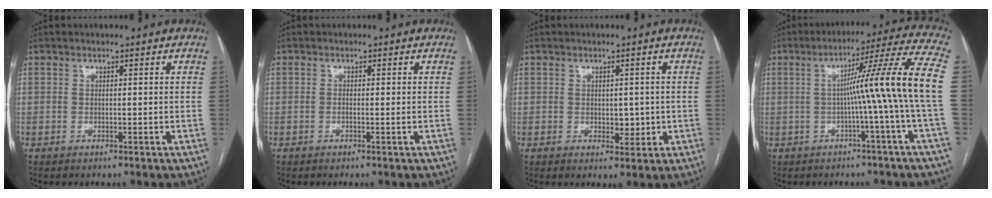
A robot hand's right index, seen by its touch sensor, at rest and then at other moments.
{"total": 0.5, "force": [-0.2, 0.0, 0.5], "torque": [-0.008, 0.001, -0.003]}
{"total": 2.9, "force": [-0.2, 2.1, 2.1], "torque": [-0.023, 0.002, 0.005]}
{"total": 13.2, "force": [-1.1, -2.8, 12.8], "torque": [-0.168, 0.018, -0.020]}